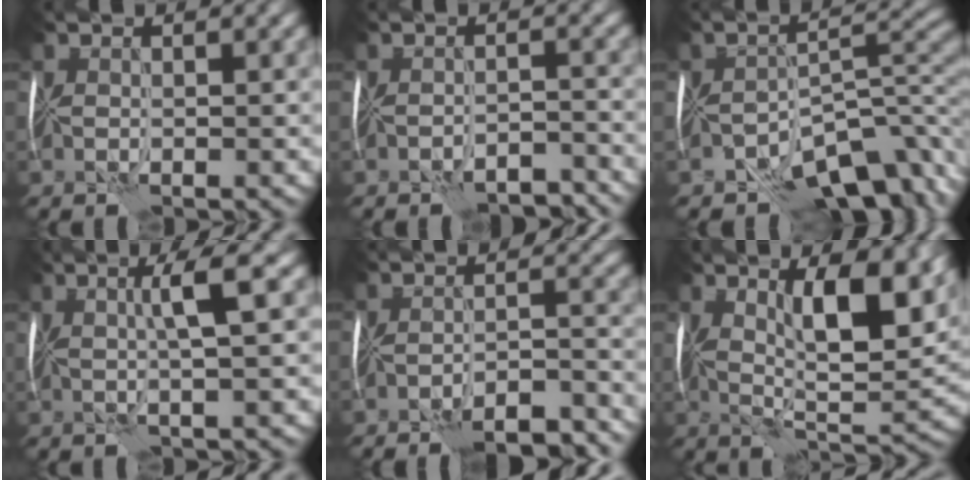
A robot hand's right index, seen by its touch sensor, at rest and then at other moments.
{"total": 4.0, "force": [-3.8, 0.5, 1.3], "torque": [-0.020, 0.005, -0.051]}
{"total": 8.4, "force": [-6.2, 3.3, 4.6], "torque": [-0.039, 0.002, -0.111]}
{"total": 3.4, "force": [1.0, -0.4, 3.3], "torque": [-0.054, 0.013, 0.011]}
{"total": 8.3, "force": [-7.6, 1.6, 2.9], "torque": [-0.027, 0.008, -0.090]}
{"total": 9.1, "force": [2.9, 2.9, 8.1], "torque": [-0.137, -0.001, 0.044]}